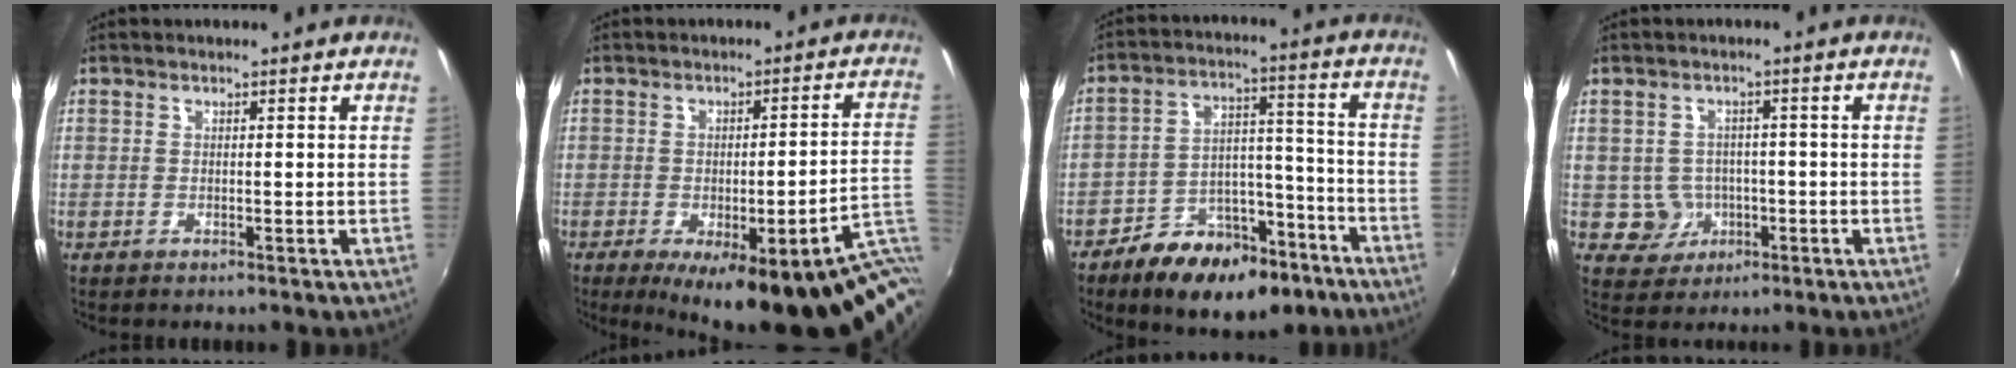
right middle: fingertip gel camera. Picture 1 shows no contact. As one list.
[{"total": 22.1, "force": [-10.8, 5.2, 18.6], "torque": [-0.221, -0.028, -0.122]}, {"total": 16.0, "force": [-10.4, 8.6, 8.4], "torque": [-0.146, 0.025, -0.146]}, {"total": 4.6, "force": [-1.2, 4.4, 0.7], "torque": [-0.026, 0.012, -0.006]}]